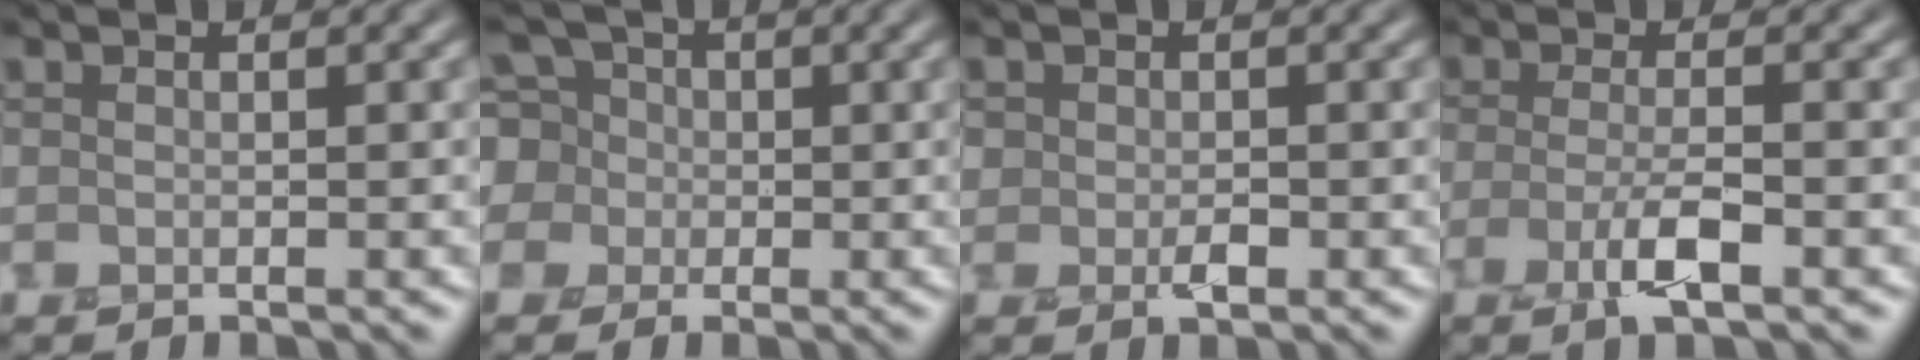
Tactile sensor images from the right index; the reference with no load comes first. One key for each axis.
{"total": 7.3, "fx": 1.3, "fy": 6.8, "fz": 2.1, "tx": -0.053, "ty": 0.043, "tz": -0.008}
{"total": 1.5, "fx": -0.4, "fy": 1.2, "fz": 0.8, "tx": -0.017, "ty": 0.000, "tz": -0.006}
{"total": 2.9, "fx": -1.4, "fy": 0.7, "fz": 2.5, "tx": -0.055, "ty": 0.002, "tz": -0.030}